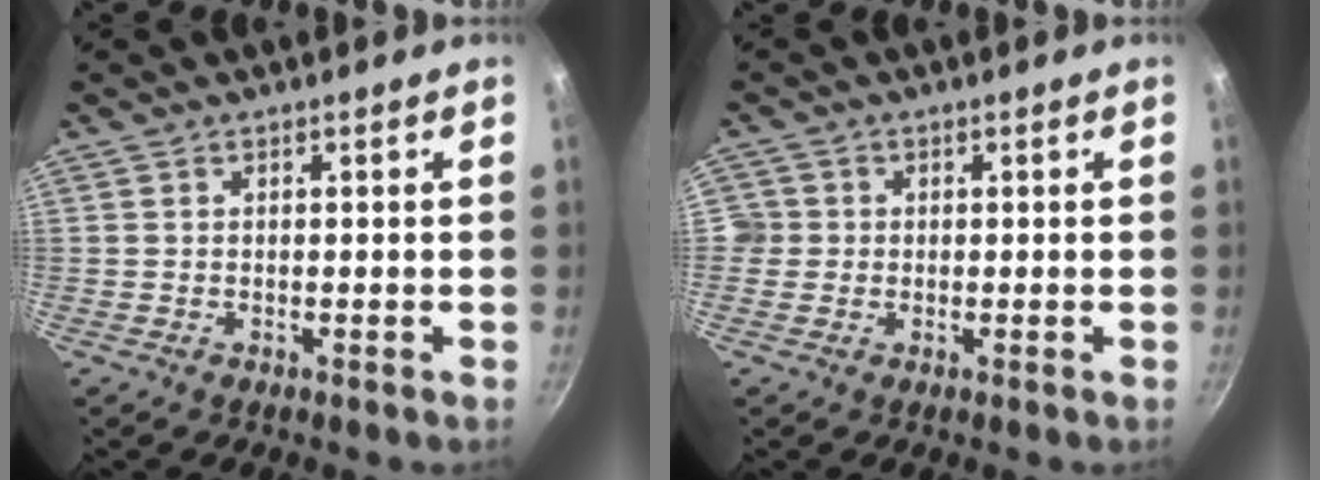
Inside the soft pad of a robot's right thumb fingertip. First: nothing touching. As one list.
[{"total": 2.7, "force": [-0.3, 2.6, 0.4], "torque": [0.012, 0.008, -0.010]}]